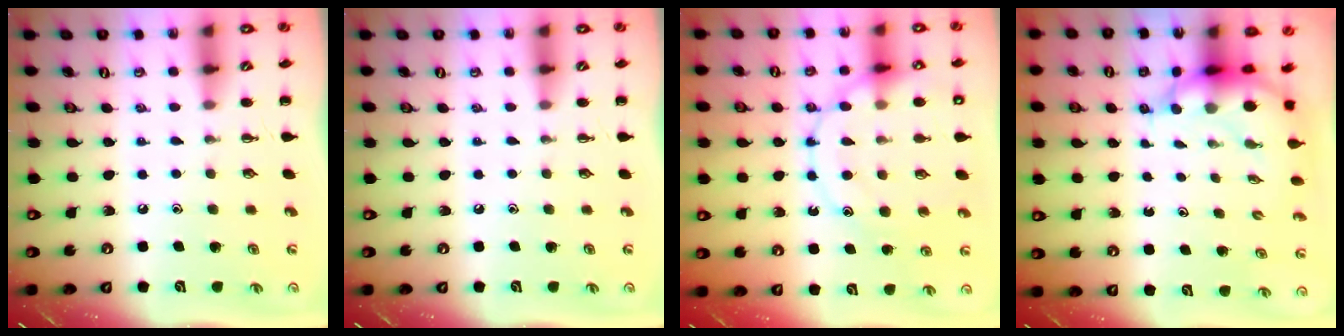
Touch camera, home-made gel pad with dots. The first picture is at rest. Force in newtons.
{"total": 0.0}
{"total": 17.1, "press": 17.0, "slide": 2.2}
{"total": 5.9, "press": 5.8, "slide": 1.1}